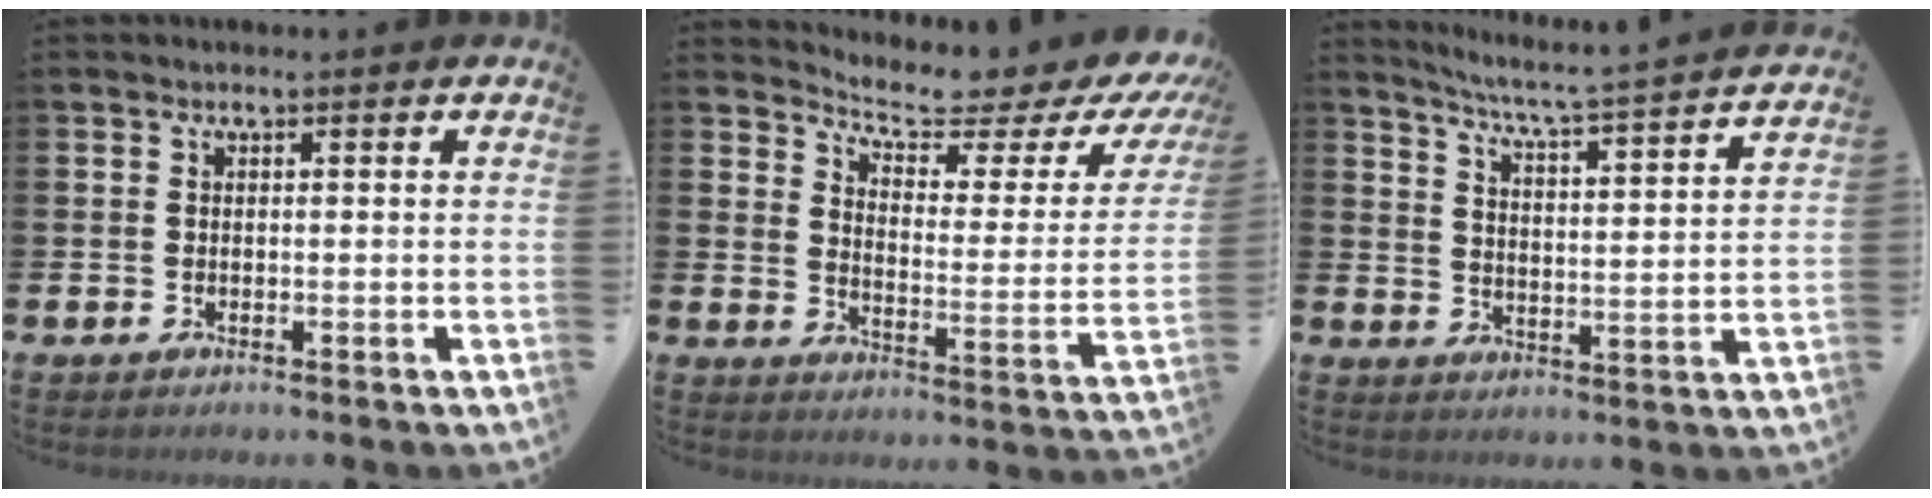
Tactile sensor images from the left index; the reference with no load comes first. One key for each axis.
{"total": 5.3, "fx": 4.9, "fy": 0.8, "fz": 2.1, "tx": -0.055, "ty": -0.048, "tz": 0.070}
{"total": 5.2, "fx": 4.9, "fy": -0.5, "fz": 1.8, "tx": -0.059, "ty": -0.047, "tz": 0.077}